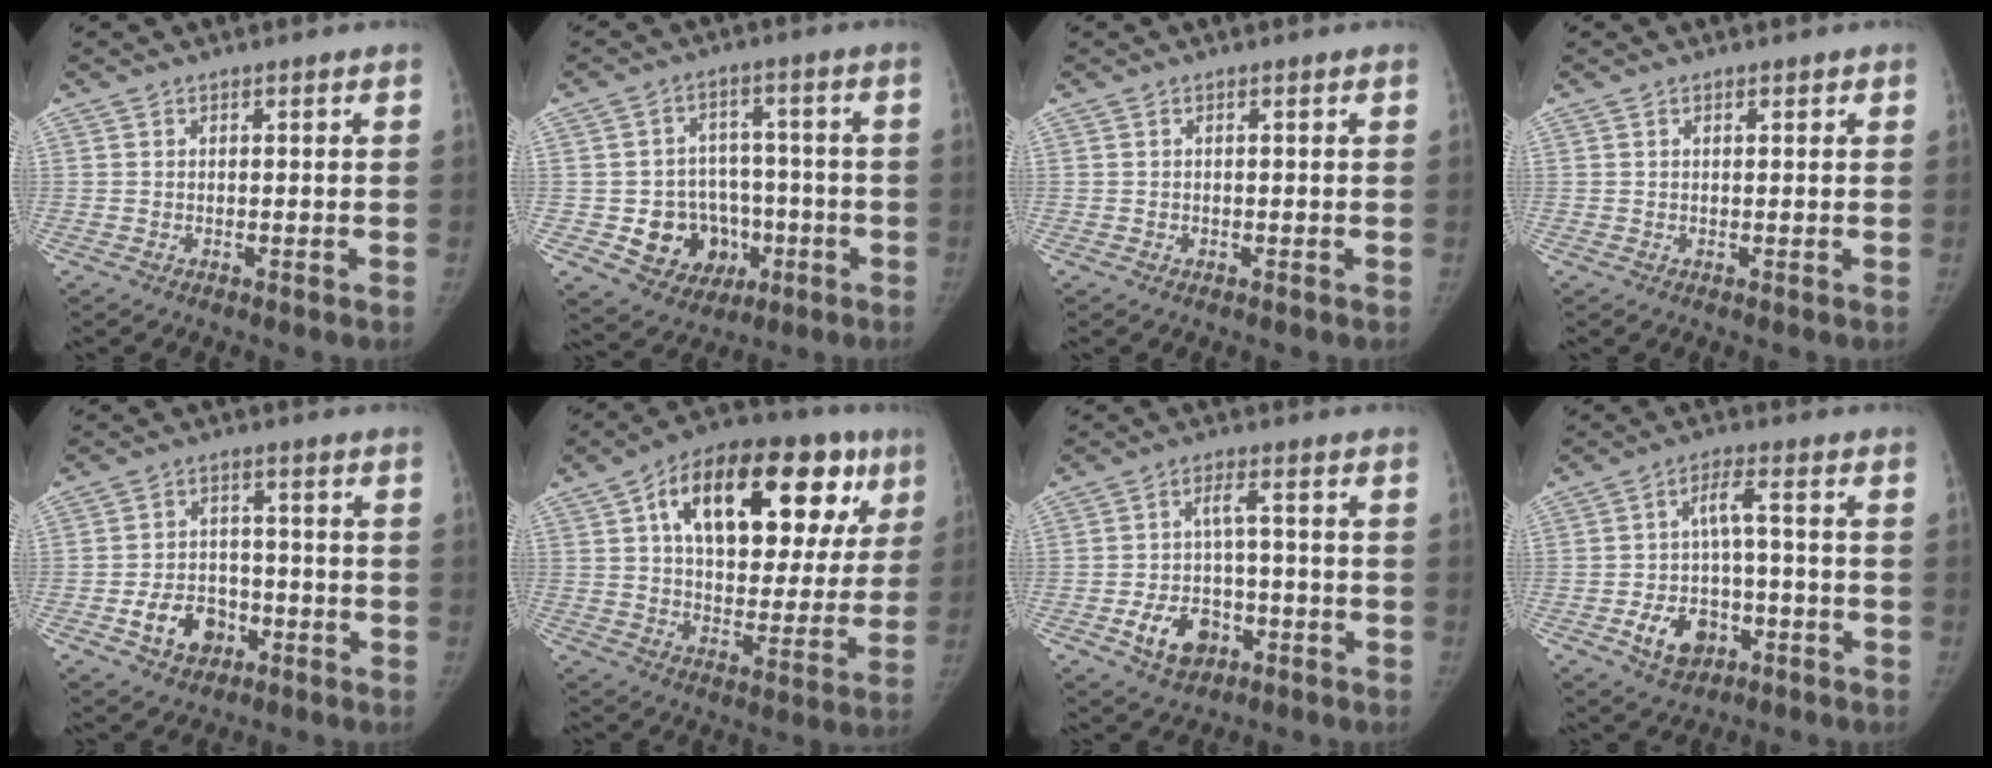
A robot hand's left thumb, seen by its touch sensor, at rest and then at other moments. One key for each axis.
{"total": 11.9, "fx": -3.5, "fy": 9.9, "fz": 5.6, "tx": -0.042, "ty": 0.027, "tz": -0.039}
{"total": 0.0}
{"total": 0.9, "fx": 0.5, "fy": 0.4, "fz": 0.6, "tx": -0.007, "ty": 0.000, "tz": 0.005}
{"total": 8.4, "fx": -3.4, "fy": 6.3, "fz": 4.3, "tx": -0.047, "ty": 0.025, "tz": -0.053}
{"total": 28.1, "fx": 11.3, "fy": 14.5, "fz": 21.3, "tx": -0.272, "ty": 0.023, "tz": 0.171}
{"total": 8.9, "fx": -3.6, "fy": 5.8, "fz": 5.7, "tx": -0.086, "ty": 0.024, "tz": -0.055}
{"total": 9.7, "fx": -3.6, "fy": 6.0, "fz": 6.8, "tx": -0.105, "ty": 0.028, "tz": -0.055}